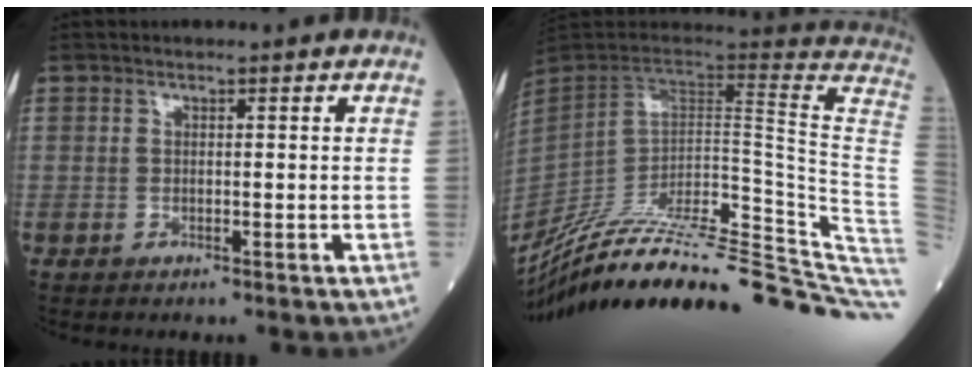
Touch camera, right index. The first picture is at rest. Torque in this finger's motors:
{"motor_torque": [0.00, -2.14, 0.19, 0.02]}